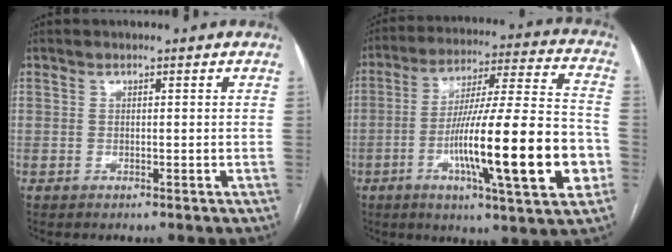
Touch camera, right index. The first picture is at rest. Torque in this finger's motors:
{"motor_torque": [1.70, -0.44, 0.83, 0.21]}